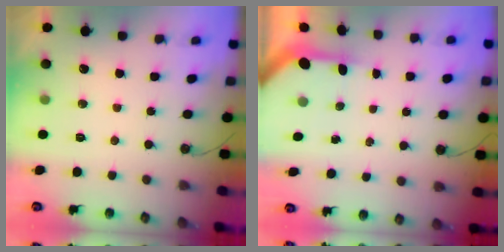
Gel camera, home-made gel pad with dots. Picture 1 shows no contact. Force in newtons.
{"total": 3.6, "press": 3.6, "slide": 0.3}